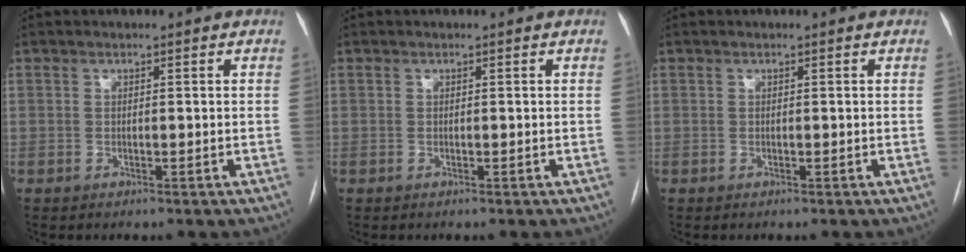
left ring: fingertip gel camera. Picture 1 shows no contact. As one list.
[{"total": 0.0}, {"total": 0.0}]